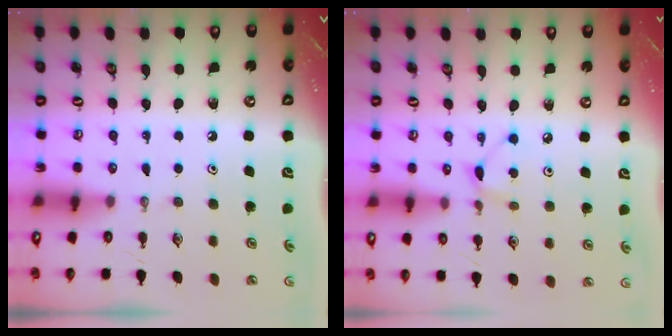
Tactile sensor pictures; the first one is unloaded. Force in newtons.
{"total": 4.2, "press": 4.2, "slide": 0.6}